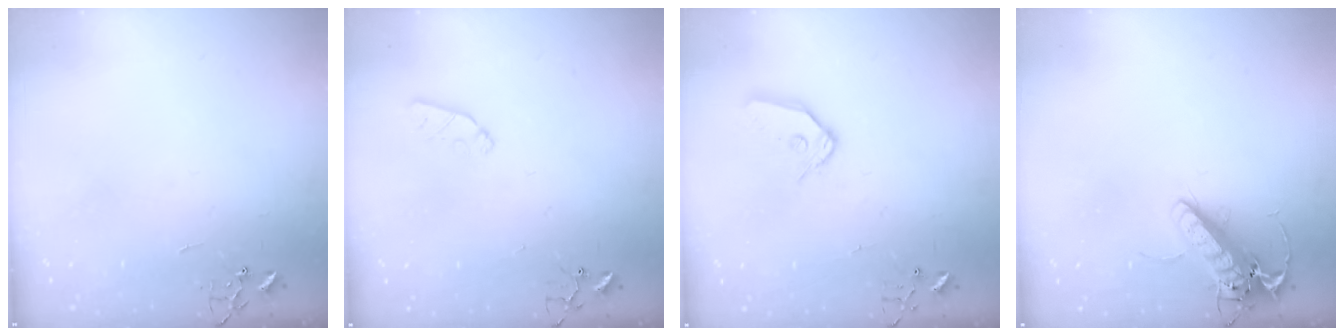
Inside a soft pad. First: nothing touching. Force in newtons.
{"total": 6.2, "press": 6.2, "slide": 0.9}
{"total": 9.9, "press": 9.8, "slide": 1.2}
{"total": 14.8, "press": 14.5, "slide": 2.9}